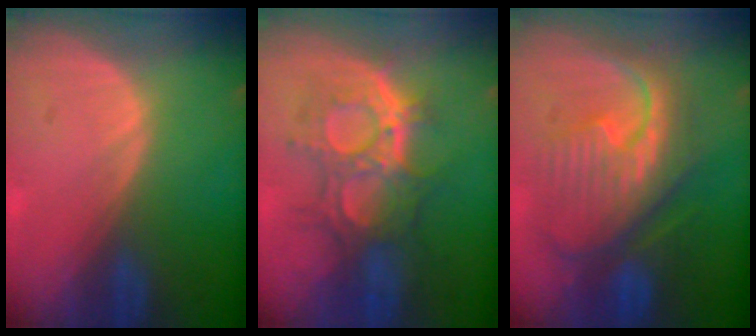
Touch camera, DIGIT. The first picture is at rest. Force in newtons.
{"total": 9.5, "press": 9.3, "slide": 2.0}
{"total": 12.4, "press": 12.3, "slide": 1.4}